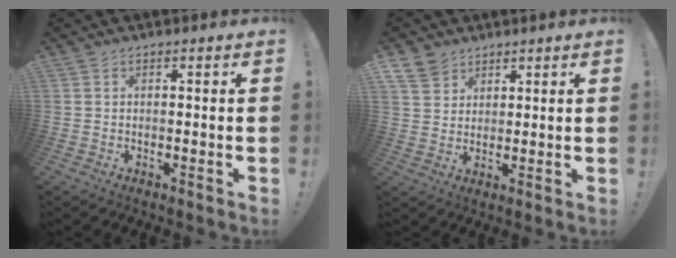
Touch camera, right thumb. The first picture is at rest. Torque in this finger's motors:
{"motor_torque": [0.03, 0.11, 0.28, 0.22, 0.26]}